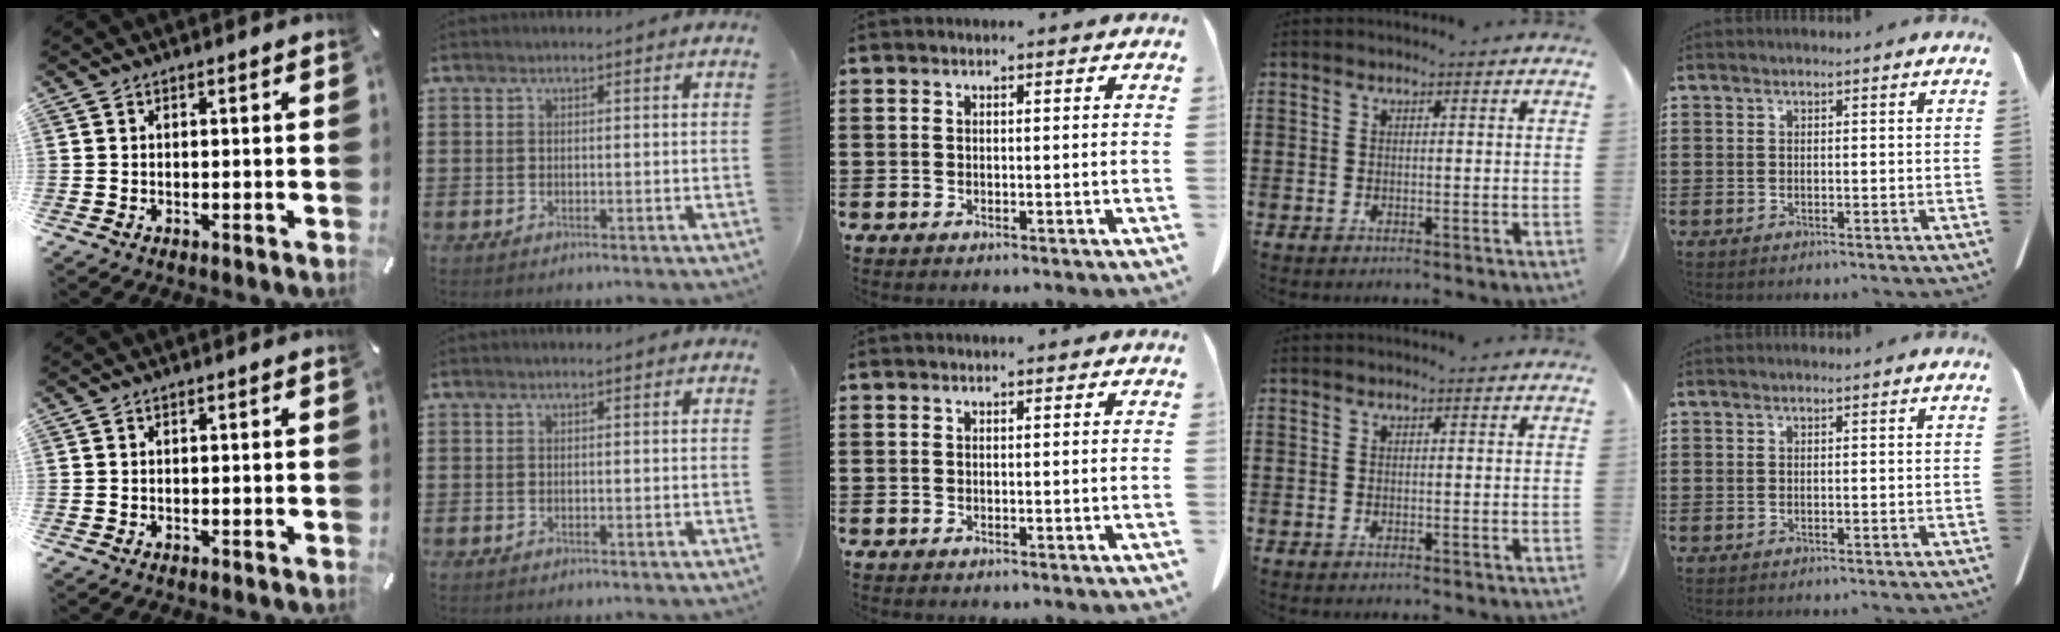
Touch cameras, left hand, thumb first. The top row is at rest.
{}